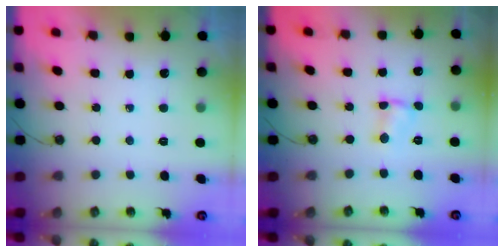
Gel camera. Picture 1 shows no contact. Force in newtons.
{"total": 1.8, "press": 1.8, "slide": 0.3}